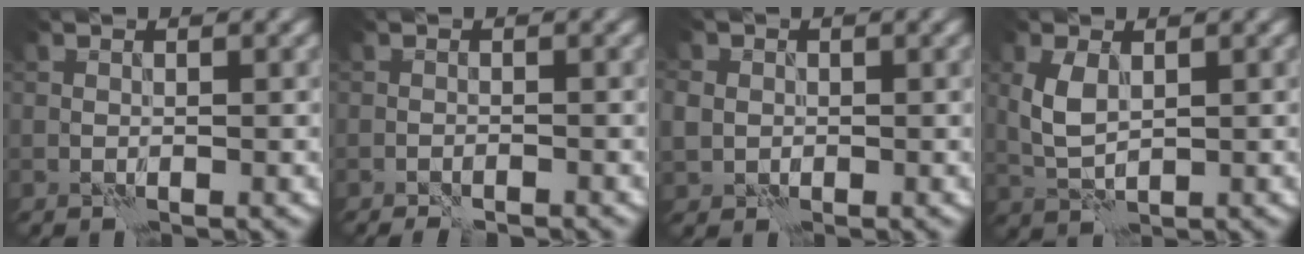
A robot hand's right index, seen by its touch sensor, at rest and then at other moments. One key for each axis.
{"total": 1.7, "fx": -1.6, "fy": 0.1, "fz": 0.6, "tx": -0.020, "ty": 0.003, "tz": -0.025}
{"total": 2.2, "fx": 0.1, "fy": 2.1, "fz": 0.7, "tx": -0.018, "ty": 0.008, "tz": 0.001}
{"total": 3.1, "fx": 0.7, "fy": 1.7, "fz": 2.5, "tx": -0.062, "ty": 0.003, "tz": 0.016}